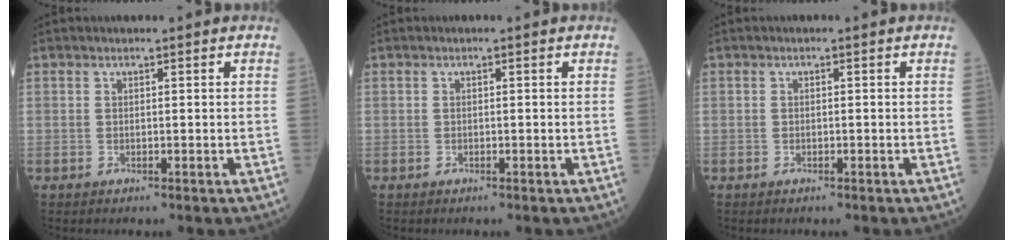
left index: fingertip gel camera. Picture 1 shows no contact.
{"total": 0.0}
{"total": 0.0}